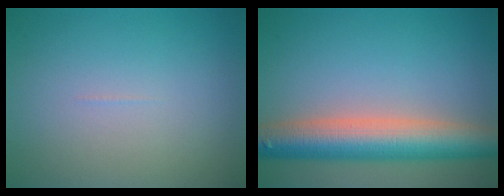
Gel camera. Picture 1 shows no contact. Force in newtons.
{"total": 8.2, "press": 8.1, "slide": 0.3}